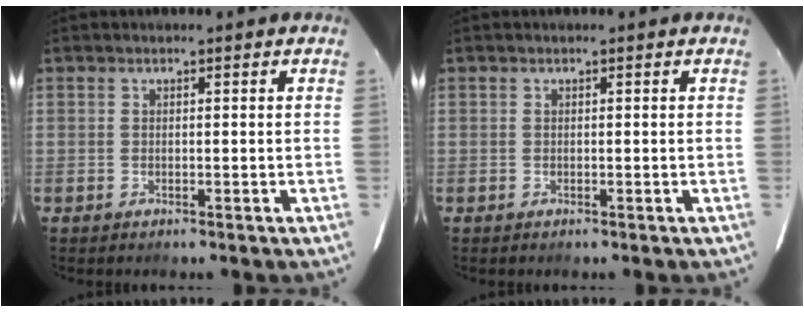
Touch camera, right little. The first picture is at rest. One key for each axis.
{"total": 0.0}